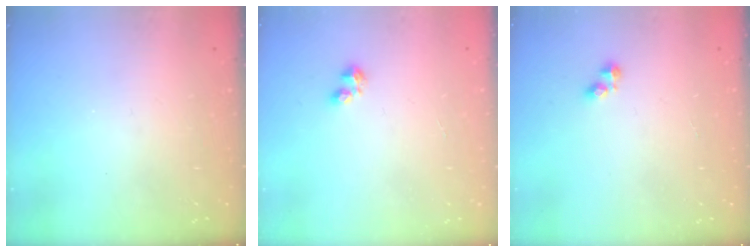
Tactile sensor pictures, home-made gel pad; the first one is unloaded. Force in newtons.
{"total": 3.2, "press": 3.2, "slide": 0.6}
{"total": 2.1, "press": 2.0, "slide": 0.4}